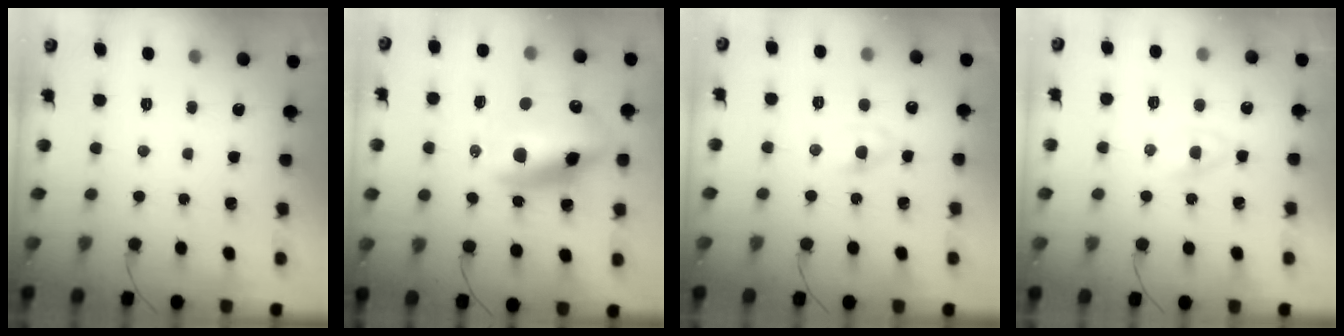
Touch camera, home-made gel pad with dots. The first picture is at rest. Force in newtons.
{"total": 17.6, "press": 17.0, "slide": 4.3}
{"total": 2.2, "press": 1.9, "slide": 1.1}
{"total": 2.7, "press": 2.4, "slide": 1.1}